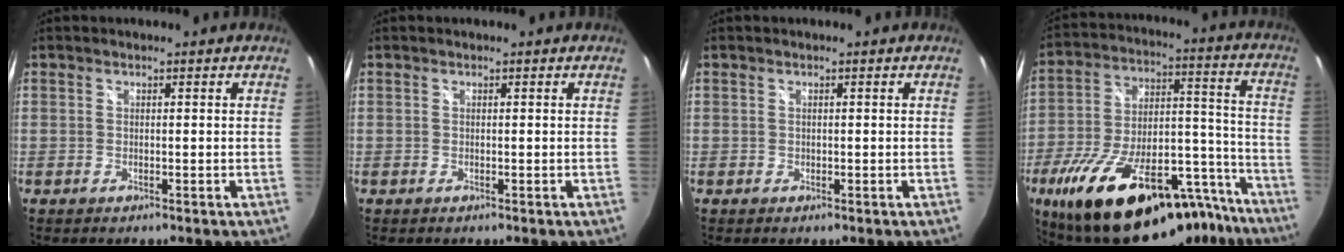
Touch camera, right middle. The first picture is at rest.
{"total": 0.0}
{"total": 0.0}
{"total": 30.5, "force": [-22.0, 11.4, 17.7], "torque": [-0.284, 0.008, -0.314]}